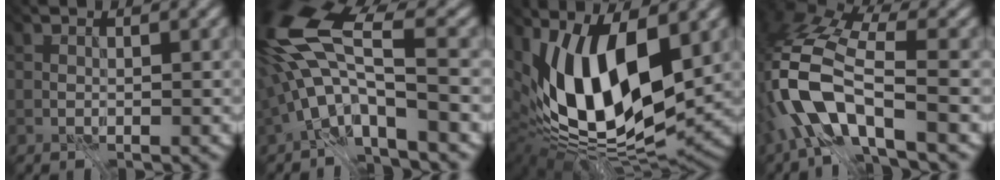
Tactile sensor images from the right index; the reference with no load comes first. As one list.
[{"total": 8.6, "force": [-3.0, 2.2, 7.8], "torque": [-0.162, 0.005, -0.050]}, {"total": 12.7, "force": [-0.8, 5.7, 11.3], "torque": [-0.200, -0.011, -0.003]}, {"total": 9.3, "force": [-5.6, 2.5, 7.0], "torque": [-0.164, -0.003, -0.096]}]